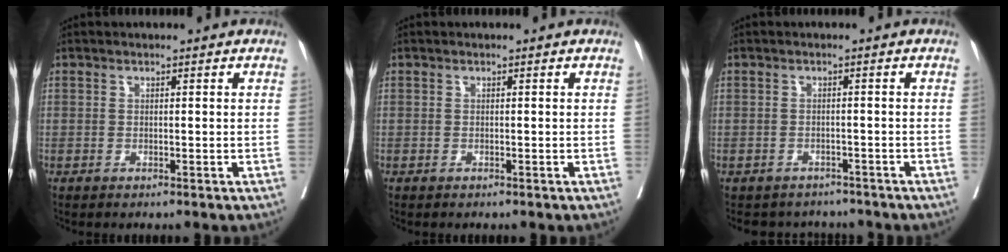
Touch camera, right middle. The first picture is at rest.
{"total": 0.0}
{"total": 4.6, "force": [-4.3, 1.6, -0.3], "torque": [0.008, 0.007, -0.054]}